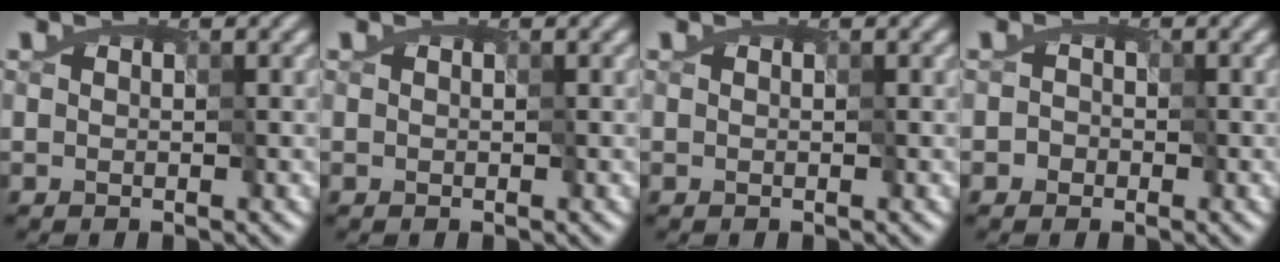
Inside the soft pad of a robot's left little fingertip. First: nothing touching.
{"total": 0.0}
{"total": 0.0}
{"total": 1.7, "force": [-0.9, 1.4, 0.2], "torque": [0.003, 0.005, -0.017]}